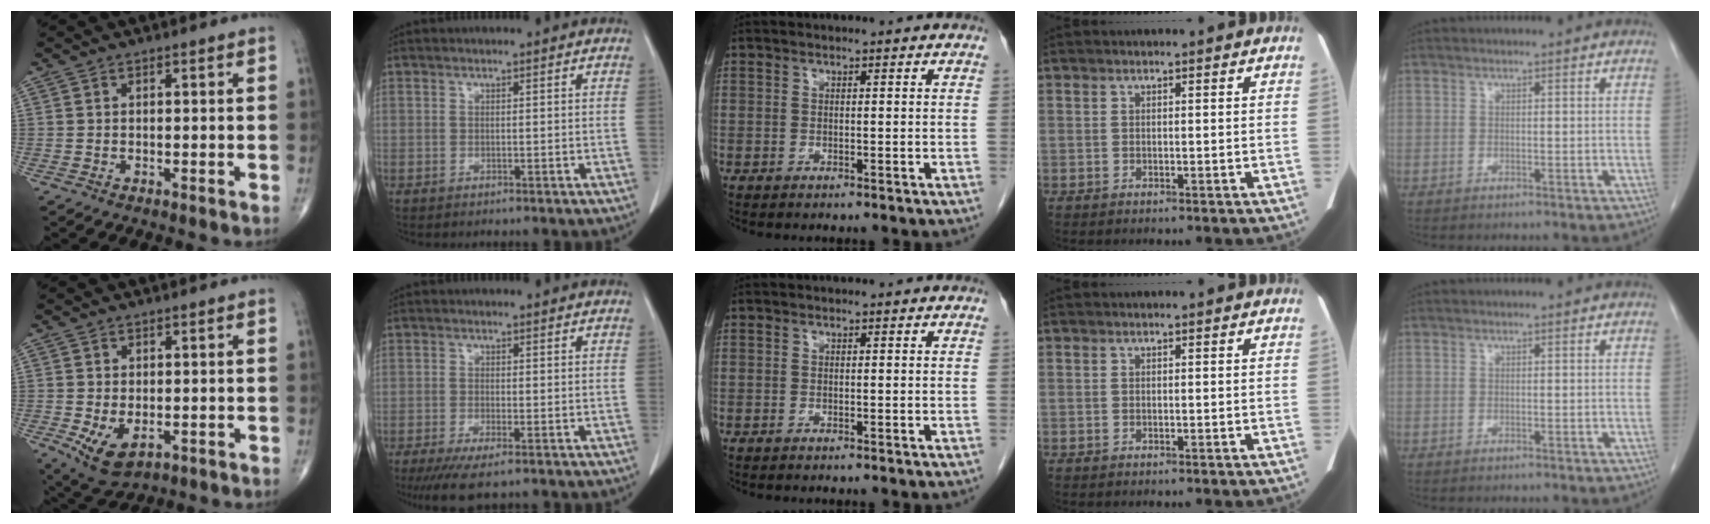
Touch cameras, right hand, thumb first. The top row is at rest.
{"thumb": {"total": 6.7, "force": [-1.6, 4.0, 5.1], "torque": [-0.090, -0.011, -0.015]}, "index": {"total": 5.9, "force": [-4.2, 1.0, 4.0], "torque": [-0.062, -0.014, -0.067]}}